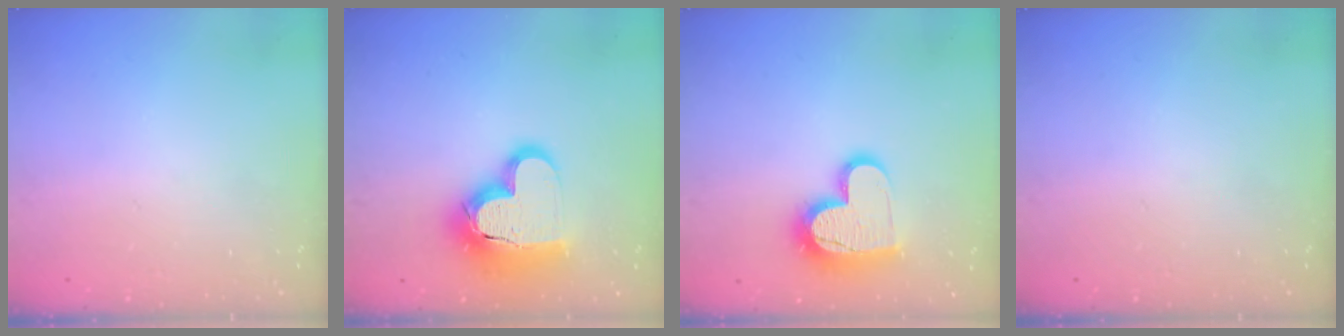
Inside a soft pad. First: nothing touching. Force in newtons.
{"total": 20.1, "press": 20.1, "slide": 1.7}
{"total": 14.8, "press": 14.8, "slide": 0.7}
{"total": 0.0}